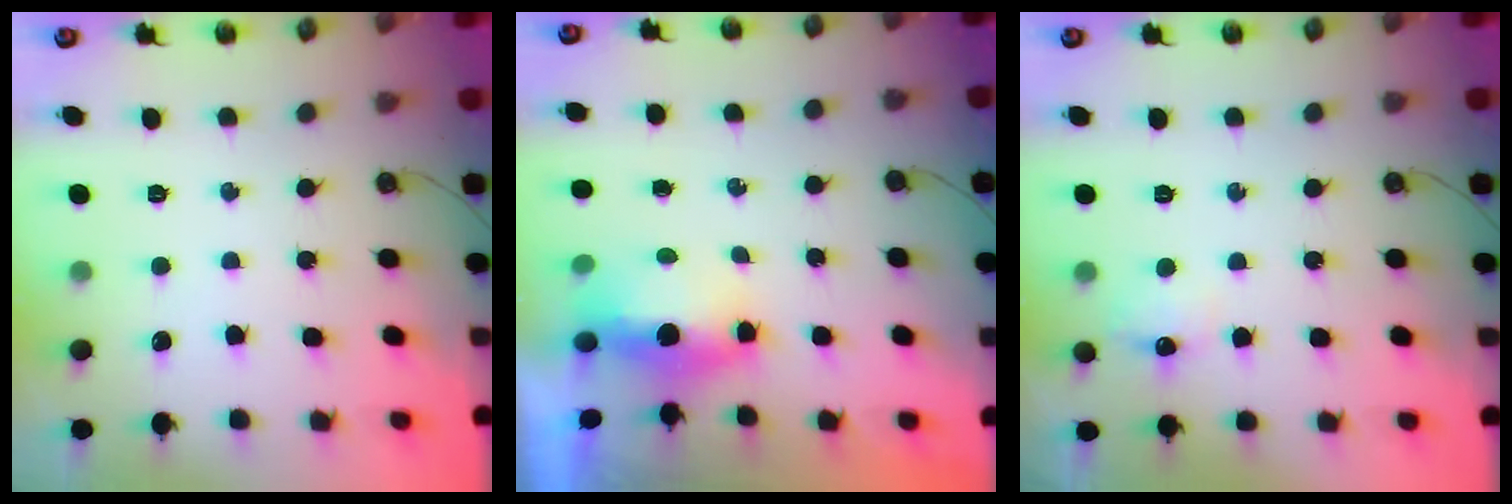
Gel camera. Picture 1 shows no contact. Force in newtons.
{"total": 5.8, "press": 5.8, "slide": 0.8}
{"total": 7.0, "press": 7.0, "slide": 0.8}